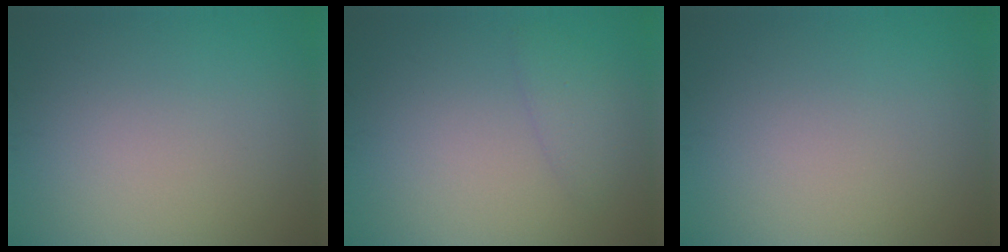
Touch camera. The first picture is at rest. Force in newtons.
{"total": 1.5, "press": 1.5, "slide": 0.2}
{"total": 0.0}